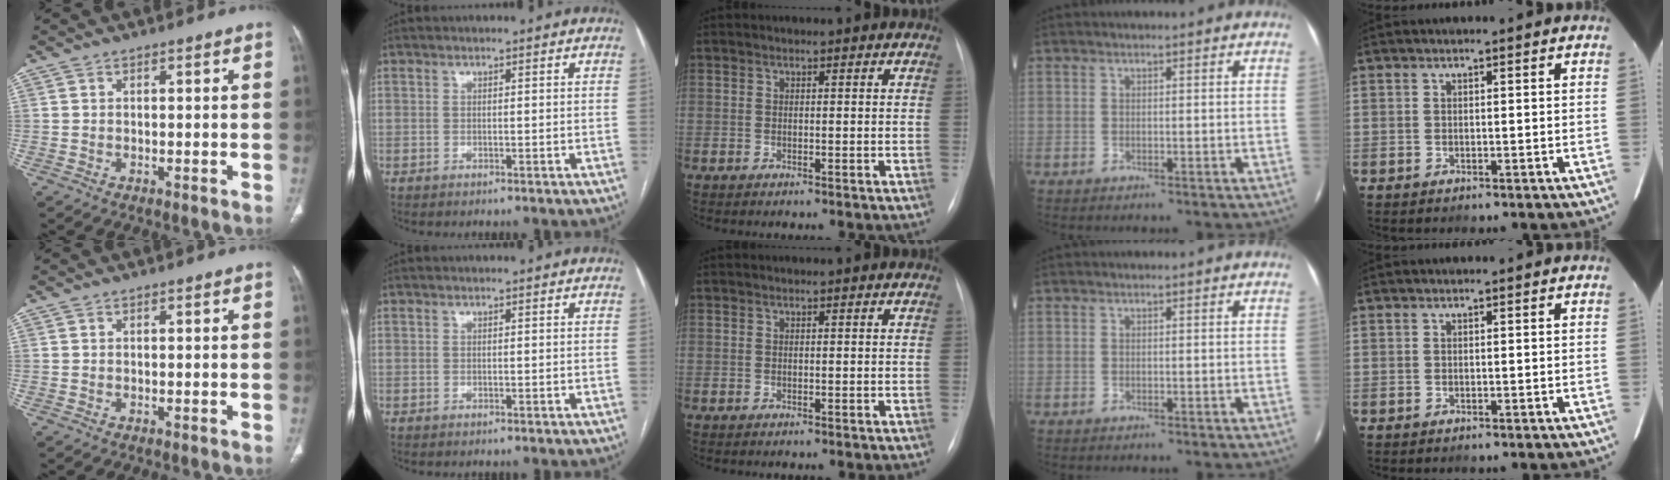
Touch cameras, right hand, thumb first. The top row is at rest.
{}